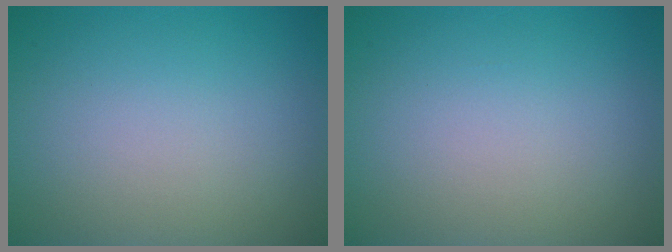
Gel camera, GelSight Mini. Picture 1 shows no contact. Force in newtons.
{"total": 0.0}